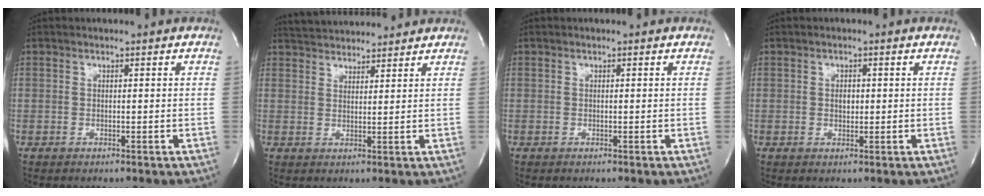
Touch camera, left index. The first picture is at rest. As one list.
[{"total": 8.2, "force": [7.9, 1.4, 1.8], "torque": [-0.035, 0.025, 0.121]}, {"total": 0.0}, {"total": 1.4, "force": [0.1, 0.9, 1.1], "torque": [-0.019, 0.000, 0.003]}]